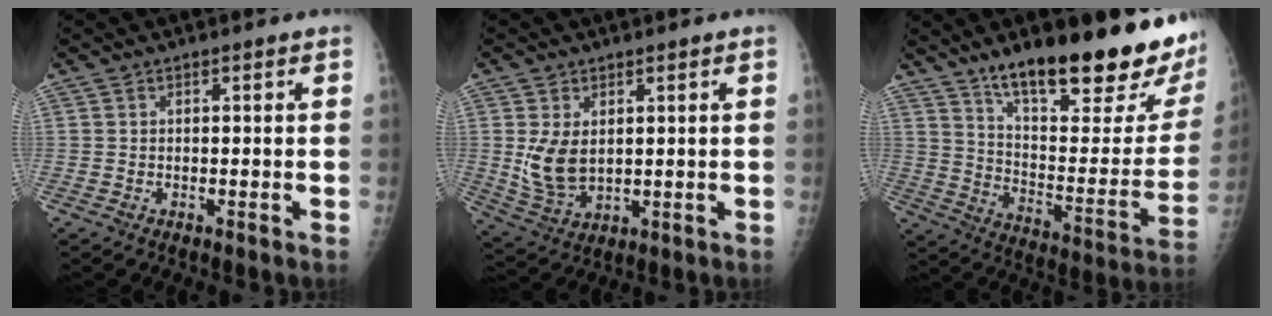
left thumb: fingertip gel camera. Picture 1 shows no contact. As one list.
[{"total": 7.6, "force": [1.3, 5.0, 5.7], "torque": [-0.098, -0.017, 0.042]}, {"total": 28.1, "force": [19.9, 6.6, 18.8], "torque": [-0.235, -0.101, 0.297]}]